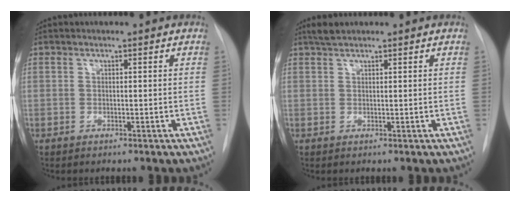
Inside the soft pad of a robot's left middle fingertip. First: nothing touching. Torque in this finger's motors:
{"motor_torque": [0.44, -0.42, -0.01, 0.00]}